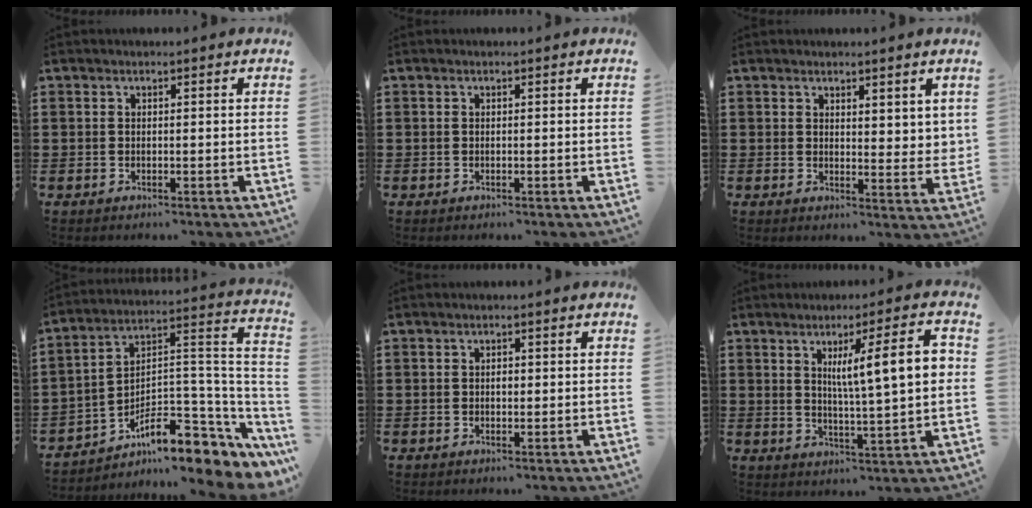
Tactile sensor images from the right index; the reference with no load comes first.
{"total": 0.0}
{"total": 2.8, "force": [2.5, 1.2, 0.4], "torque": [-0.008, 0.000, 0.046]}
{"total": 10.0, "force": [-6.1, 4.3, 6.7], "torque": [-0.094, -0.004, -0.115]}
{"total": 1.1, "force": [0.0, 0.6, 1.0], "torque": [-0.020, 0.002, 0.000]}
{"total": 10.0, "force": [2.6, 1.5, 9.6], "torque": [-0.158, -0.003, 0.033]}